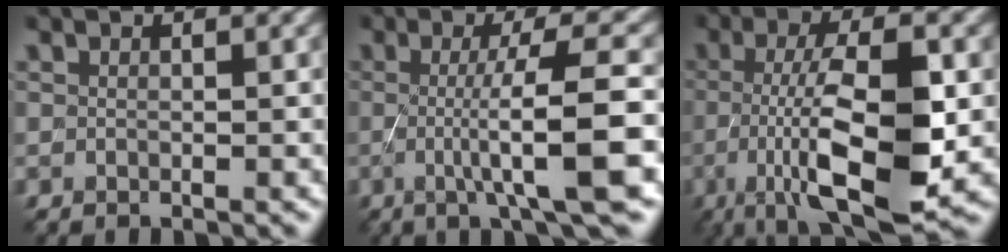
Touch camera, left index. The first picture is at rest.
{"total": 7.9, "force": [-1.1, 1.3, 7.7], "torque": [-0.116, 0.000, -0.018]}
{"total": 10.5, "force": [-3.0, 3.0, 9.6], "torque": [-0.176, -0.002, -0.050]}